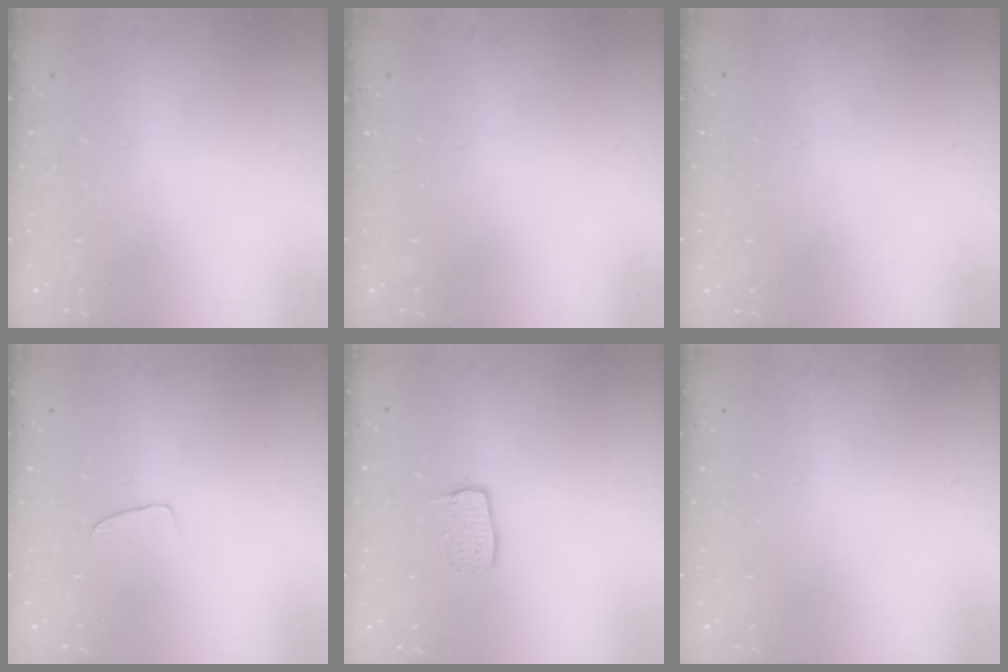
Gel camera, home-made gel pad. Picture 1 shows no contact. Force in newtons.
{"total": 0.0}
{"total": 0.0}
{"total": 2.5, "press": 2.5, "slide": 0.1}
{"total": 6.0, "press": 6.0, "slide": 0.3}
{"total": 0.0}